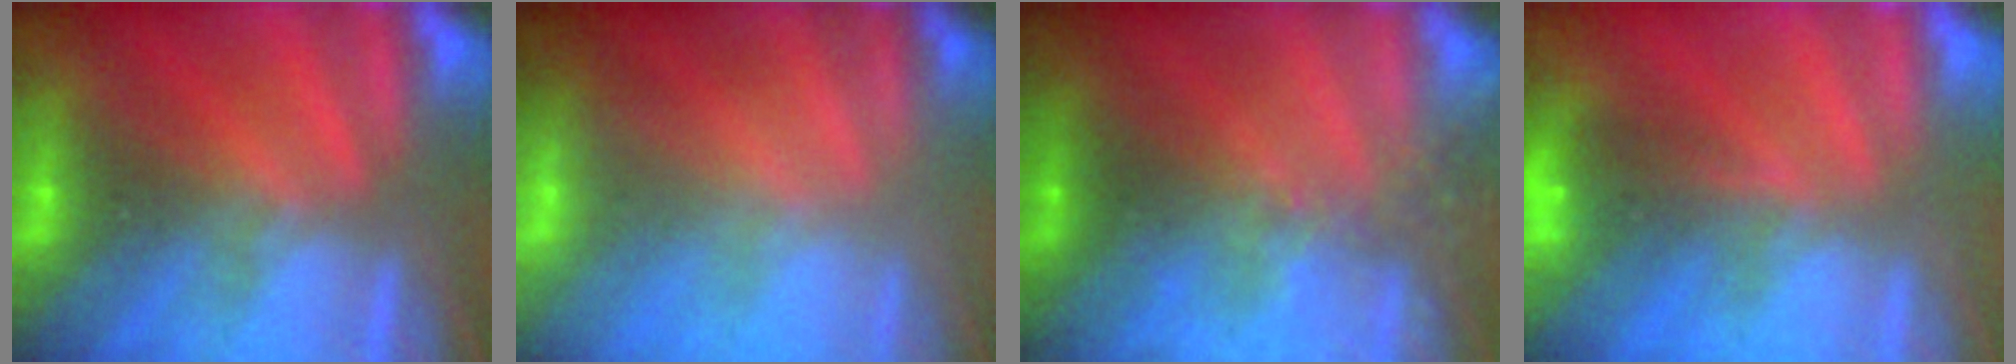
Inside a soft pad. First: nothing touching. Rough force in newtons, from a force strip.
{"total": 1.1}
{"total": 2.4}
{"total": 4.6}